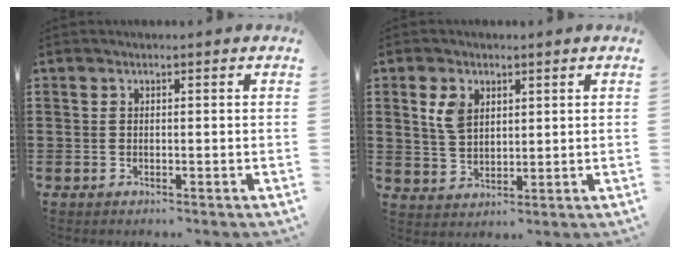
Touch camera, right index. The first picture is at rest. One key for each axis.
{"total": 4.7, "fx": 2.0, "fy": 3.1, "fz": 2.9, "tx": -0.069, "ty": 0.011, "tz": 0.037}